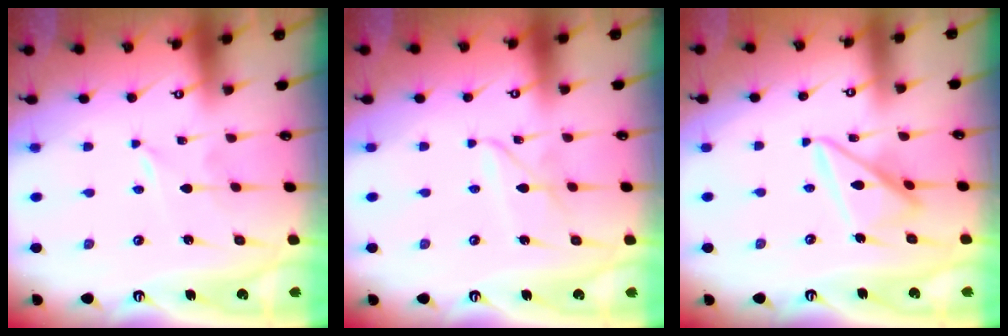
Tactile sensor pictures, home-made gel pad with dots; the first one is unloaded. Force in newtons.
{"total": 3.9, "press": 3.9, "slide": 0.3}
{"total": 13.4, "press": 13.4, "slide": 1.3}